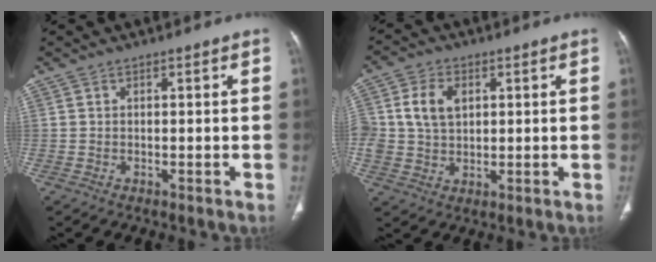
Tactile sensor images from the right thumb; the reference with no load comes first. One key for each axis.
{"total": 8.0, "fx": 1.9, "fy": 5.8, "fz": 5.2, "tx": -0.089, "ty": 0.000, "tz": 0.039}